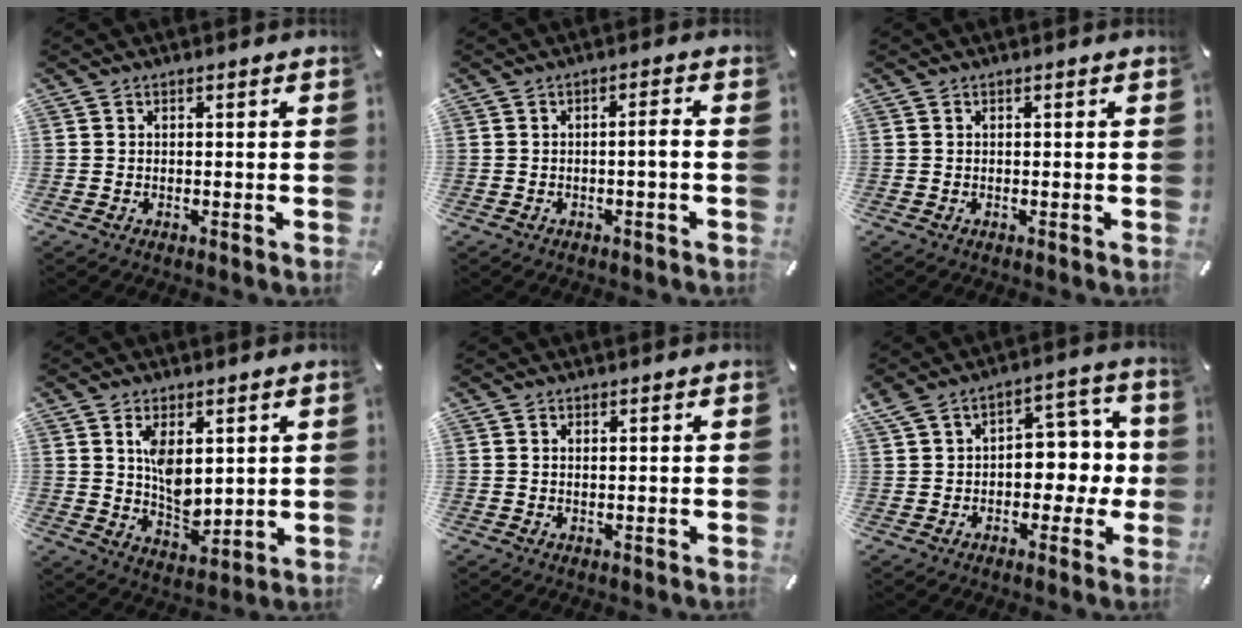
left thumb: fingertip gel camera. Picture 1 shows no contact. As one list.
[{"total": 2.8, "force": [-0.7, 0.3, 2.7], "torque": [-0.047, 0.002, -0.015]}, {"total": 0.0}, {"total": 8.6, "force": [2.7, 5.5, 6.0], "torque": [-0.090, -0.019, 0.046]}, {"total": 0.8, "force": [0.2, 0.2, 0.8], "torque": [-0.015, -0.001, 0.004]}, {"total": 9.9, "force": [0.6, 7.6, 6.3], "torque": [-0.083, 0.002, 0.011]}]